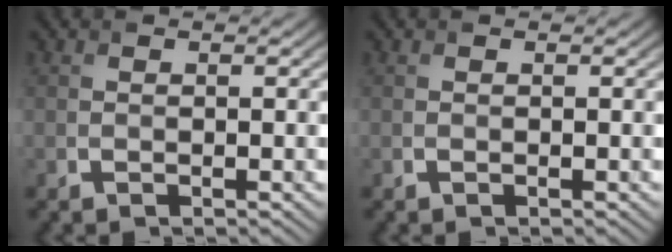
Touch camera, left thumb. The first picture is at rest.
{"total": 0.0}